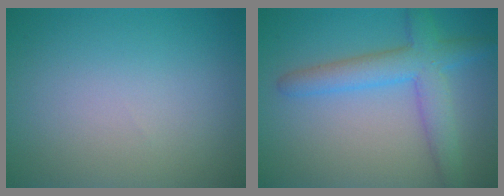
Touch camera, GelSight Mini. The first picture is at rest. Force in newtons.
{"total": 4.9, "press": 4.9, "slide": 0.3}